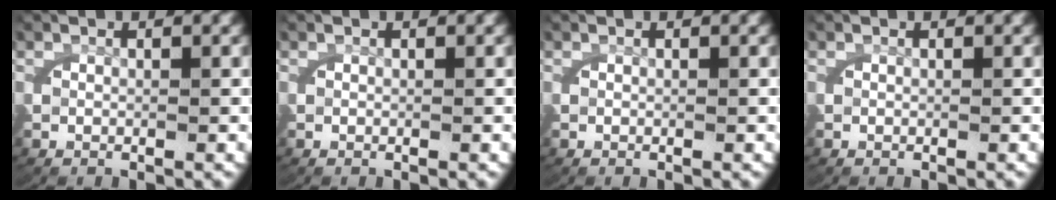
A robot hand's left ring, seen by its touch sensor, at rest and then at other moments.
{"total": 0.0}
{"total": 0.0}
{"total": 0.0}